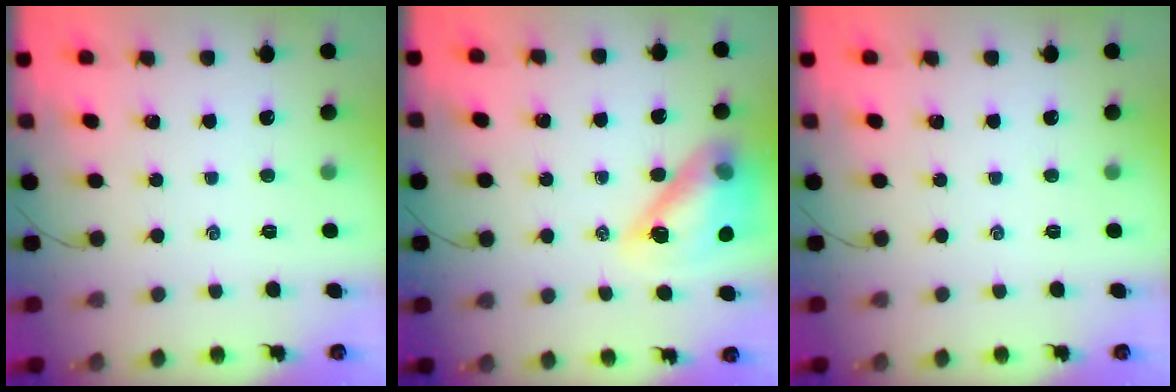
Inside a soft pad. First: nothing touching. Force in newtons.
{"total": 15.5, "press": 14.8, "slide": 4.5}
{"total": 0.0}